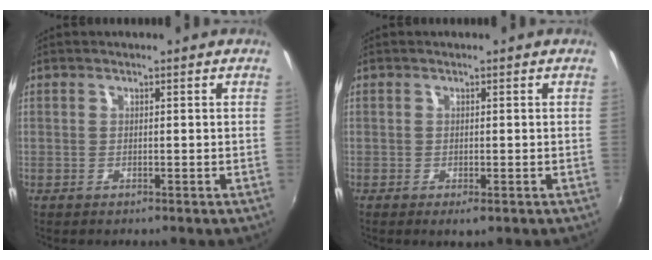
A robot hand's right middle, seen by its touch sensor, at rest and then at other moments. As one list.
[{"total": 1.4, "force": [-0.6, 0.5, 1.1], "torque": [-0.022, -0.007, -0.008]}]